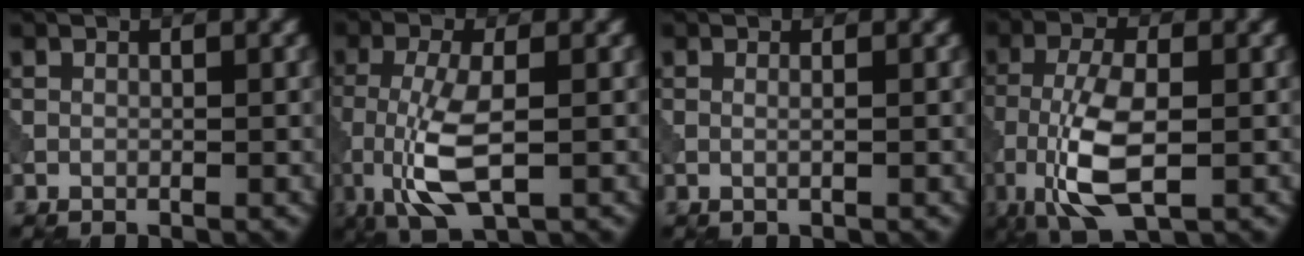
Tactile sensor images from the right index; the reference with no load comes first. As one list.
[{"total": 5.8, "force": [-1.5, 1.9, 5.3], "torque": [-0.116, -0.004, -0.030]}, {"total": 0.9, "force": [0.2, 0.4, 0.8], "torque": [-0.011, -0.003, -0.006]}, {"total": 7.2, "force": [-2.2, 2.8, 6.2], "torque": [-0.138, 0.002, -0.045]}]